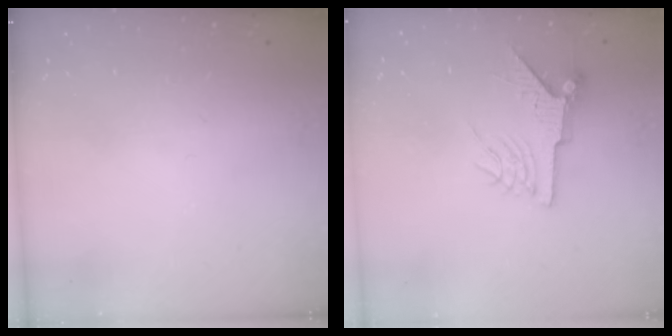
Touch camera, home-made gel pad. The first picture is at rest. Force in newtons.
{"total": 7.2, "press": 7.2, "slide": 0.9}